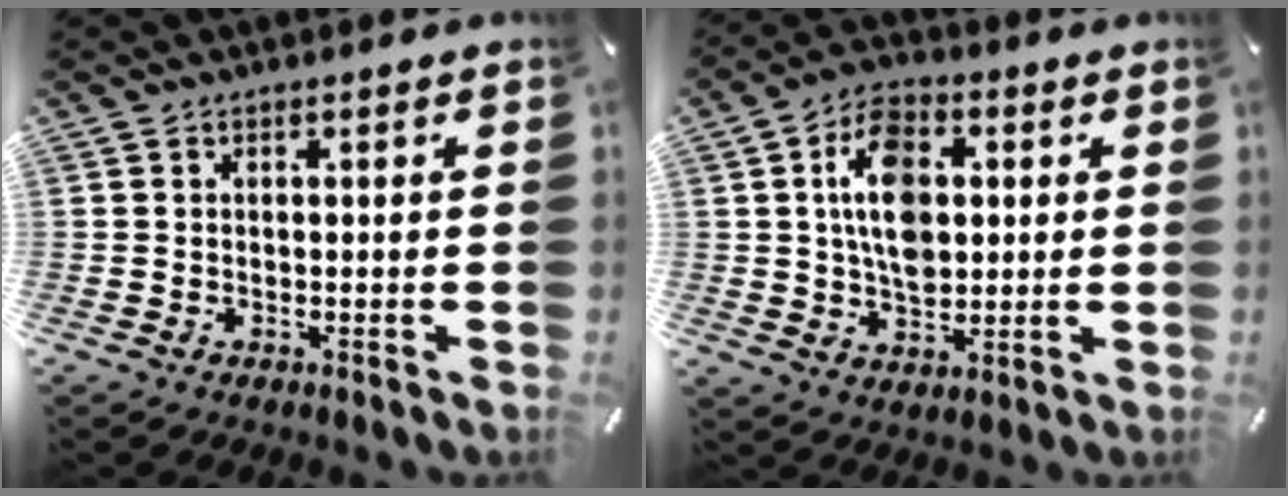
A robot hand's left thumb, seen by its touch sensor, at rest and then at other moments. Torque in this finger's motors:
{"motor_torque": [0.21, 0.88, 1.49, -0.75, 0.47]}